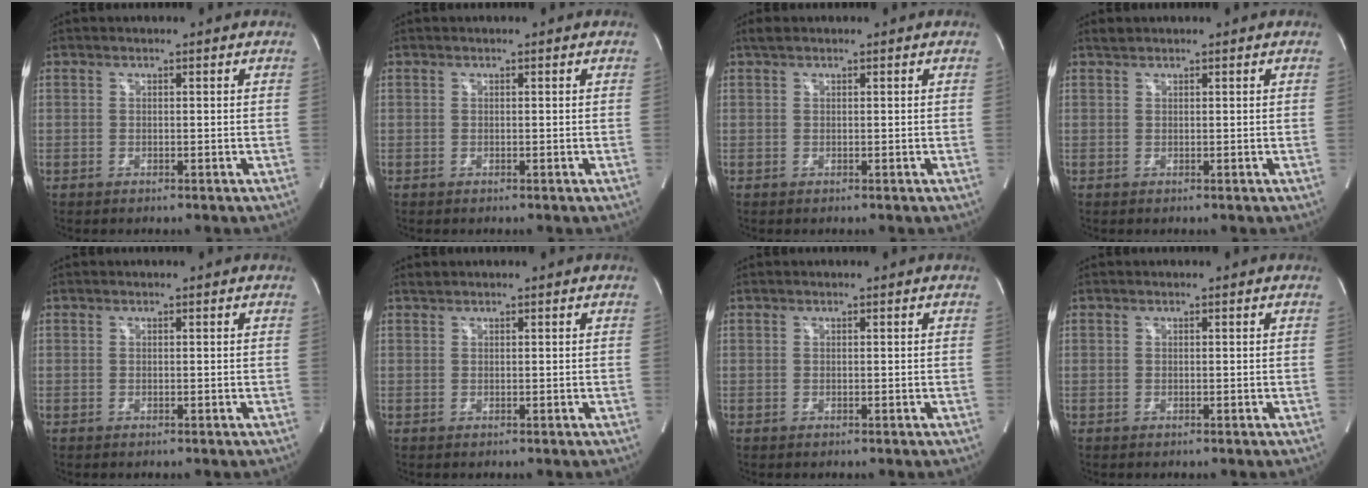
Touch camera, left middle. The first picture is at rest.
{"total": 0.0}
{"total": 1.2, "force": [0.9, 0.4, 0.6], "torque": [-0.018, 0.014, 0.018]}
{"total": 0.7, "force": [0.7, 0.0, 0.1], "torque": [-0.012, 0.006, 0.019]}
{"total": 0.0}
{"total": 0.5, "force": [0.5, -0.1, 0.0], "torque": [-0.010, 0.006, 0.015]}
{"total": 0.0}
{"total": 0.0}